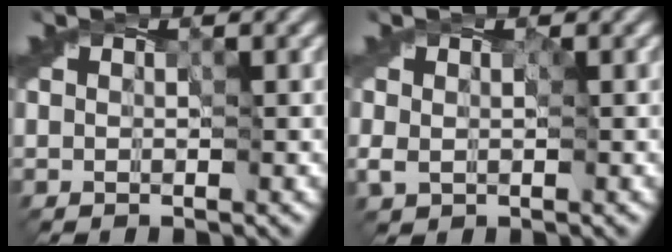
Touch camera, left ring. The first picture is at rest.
{"total": 1.3, "force": [-0.1, 1.1, 0.8], "torque": [-0.018, 0.001, -0.007]}